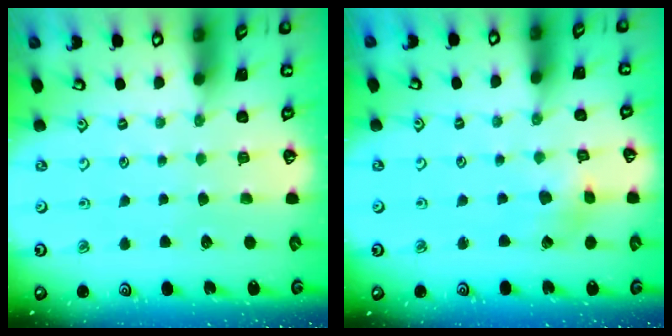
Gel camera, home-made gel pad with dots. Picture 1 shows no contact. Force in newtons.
{"total": 2.7, "press": 2.7, "slide": 0.5}